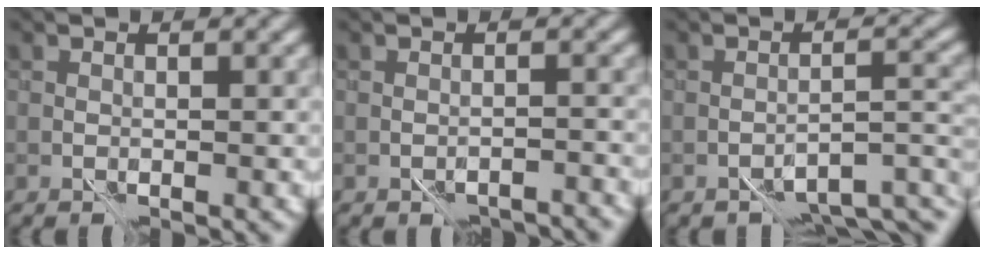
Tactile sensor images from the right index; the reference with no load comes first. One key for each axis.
{"total": 2.8, "fx": -2.4, "fy": 0.7, "fz": 1.3, "tx": -0.016, "ty": -0.006, "tz": -0.034}
{"total": 5.0, "fx": -3.7, "fy": 1.4, "fz": 3.1, "tx": -0.039, "ty": -0.002, "tz": -0.053}